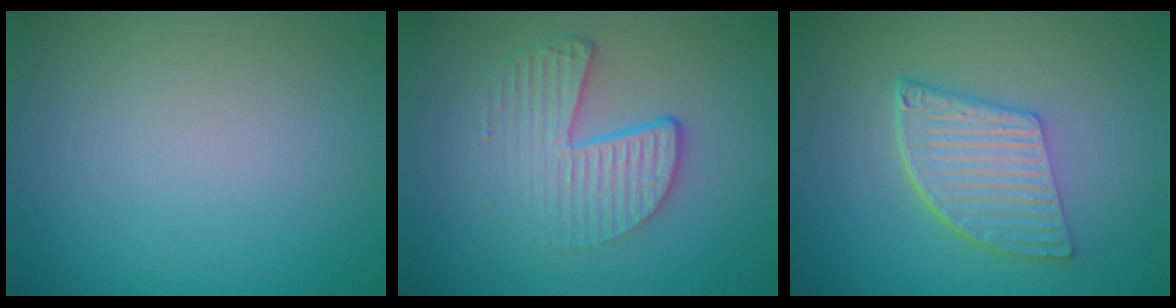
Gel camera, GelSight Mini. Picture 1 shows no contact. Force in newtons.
{"total": 4.7, "press": 3.0, "slide": 3.6}
{"total": 5.8, "press": 4.2, "slide": 4.0}